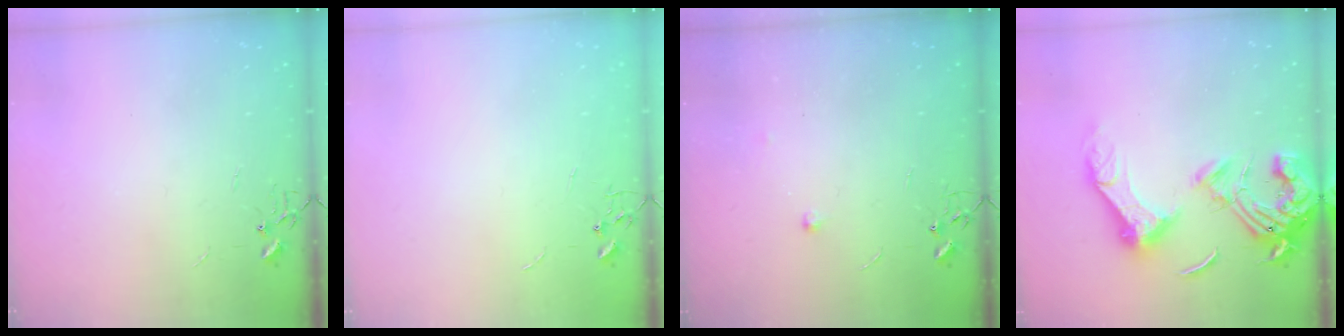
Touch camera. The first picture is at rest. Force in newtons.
{"total": 0.0}
{"total": 6.1, "press": 6.0, "slide": 0.9}
{"total": 19.5, "press": 19.4, "slide": 2.0}